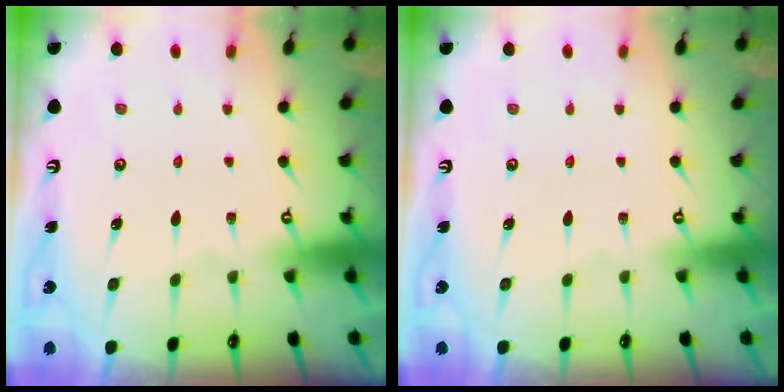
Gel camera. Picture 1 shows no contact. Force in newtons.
{"total": 0.0}